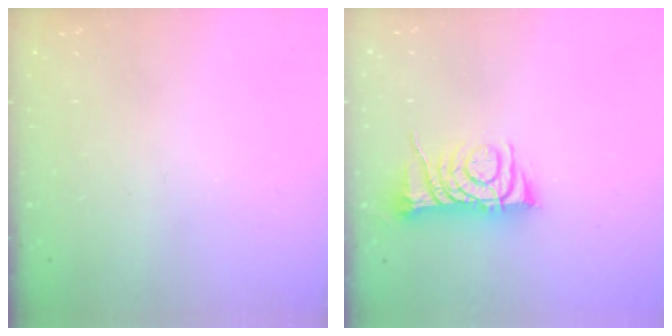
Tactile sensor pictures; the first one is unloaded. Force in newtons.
{"total": 8.3, "press": 8.3, "slide": 0.4}